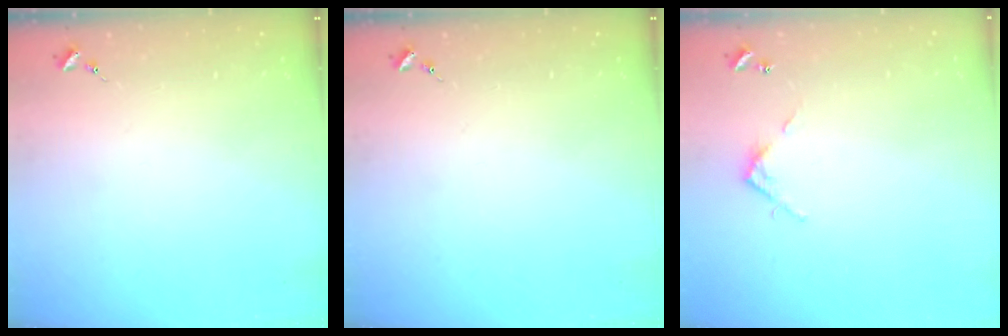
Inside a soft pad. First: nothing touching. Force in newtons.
{"total": 0.0}
{"total": 3.9, "press": 3.9, "slide": 0.3}